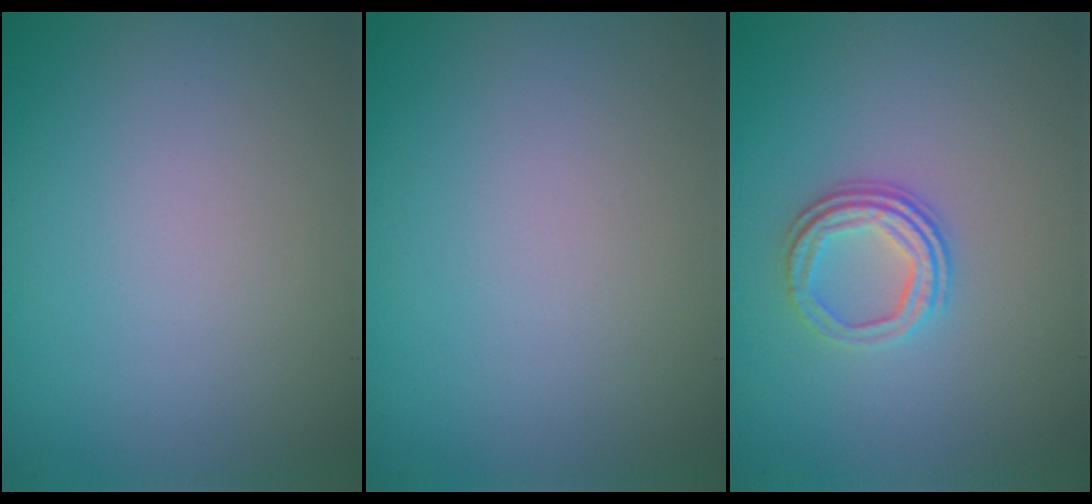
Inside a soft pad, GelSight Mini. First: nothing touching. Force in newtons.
{"total": 0.0}
{"total": 3.1, "press": 2.3, "slide": 2.0}